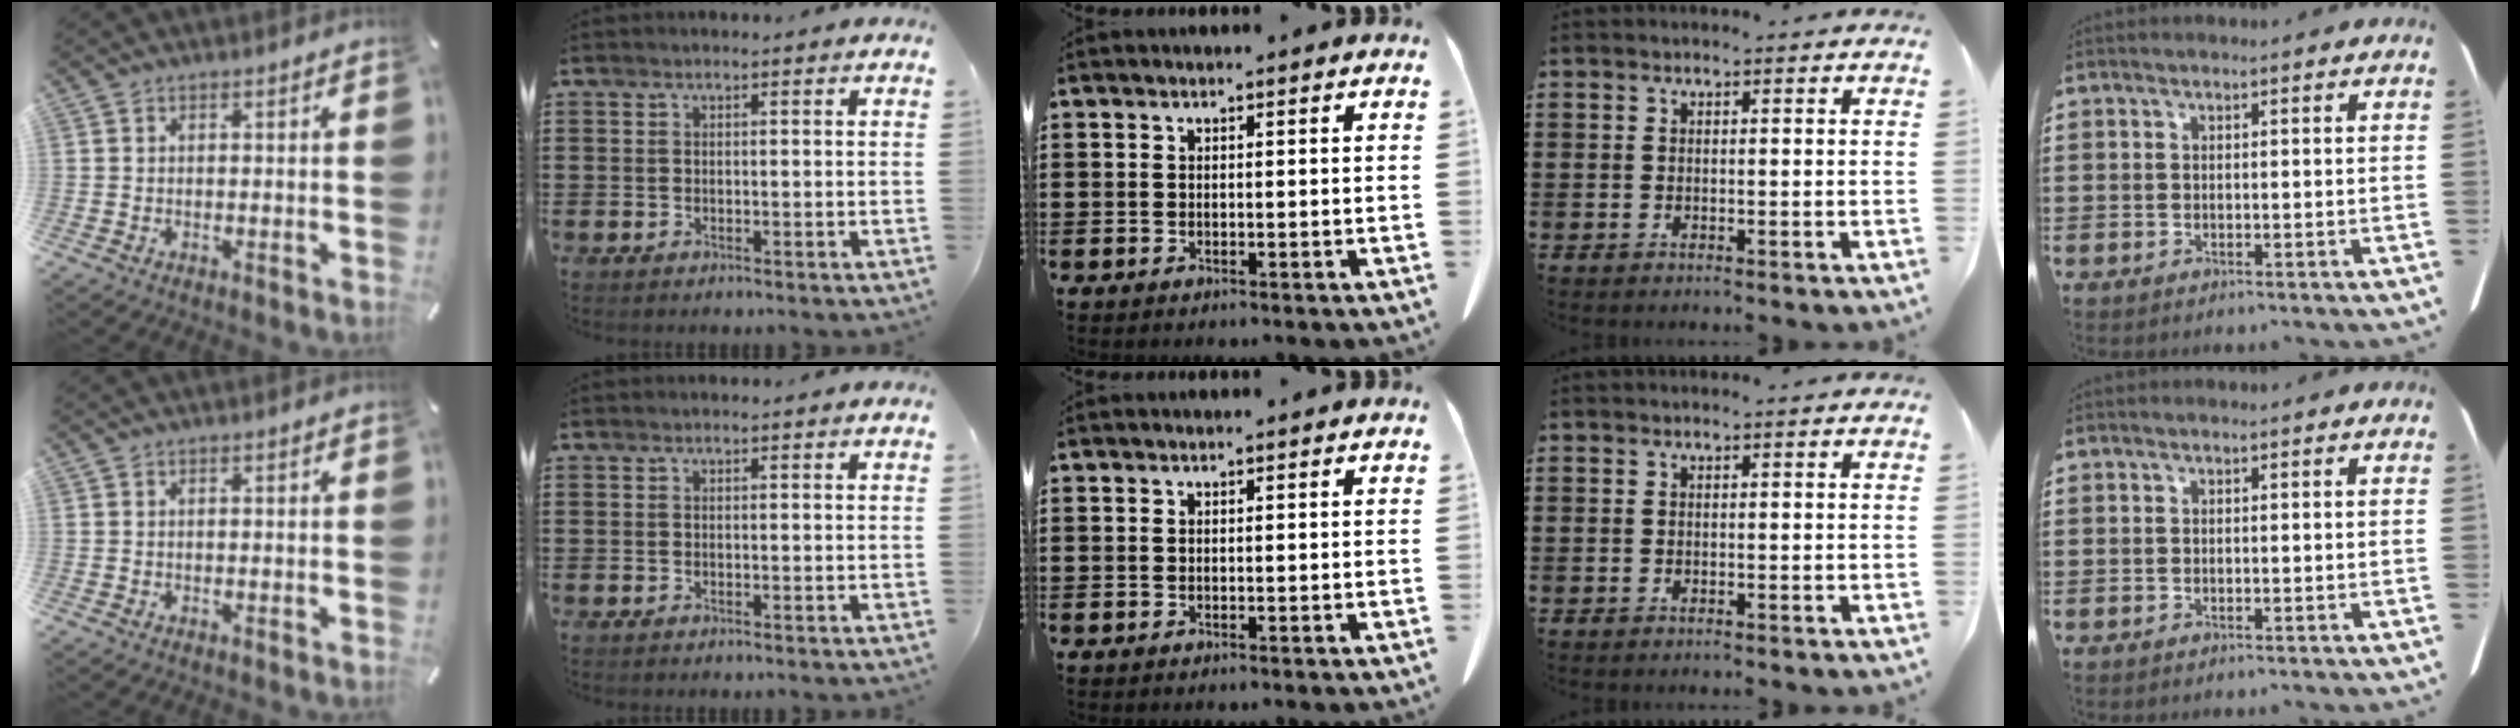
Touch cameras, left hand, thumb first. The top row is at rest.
{}